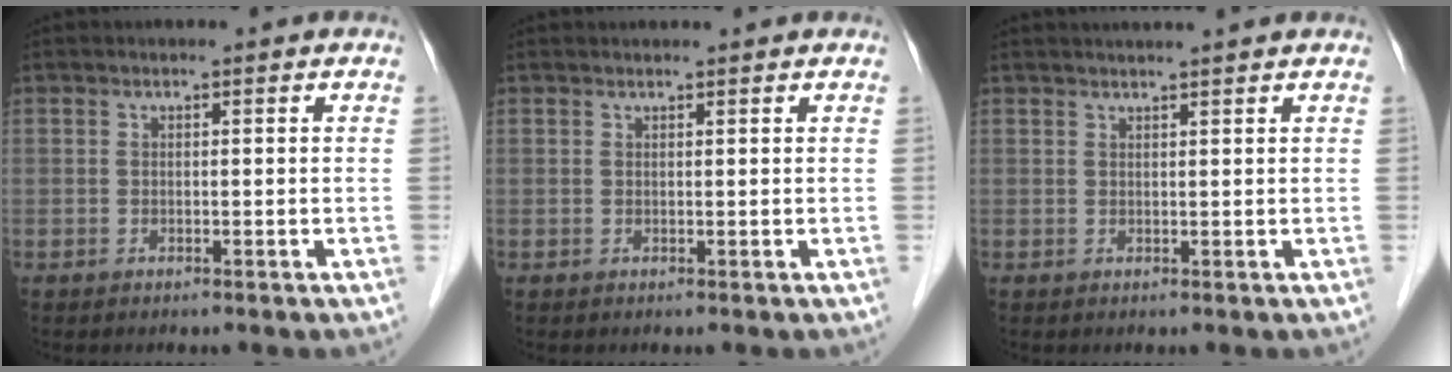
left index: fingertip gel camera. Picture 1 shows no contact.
{"total": 1.5, "force": [1.5, 0.1, 0.3], "torque": [-0.007, 0.016, 0.023]}
{"total": 4.7, "force": [4.2, -0.4, 1.9], "torque": [-0.022, 0.025, 0.053]}